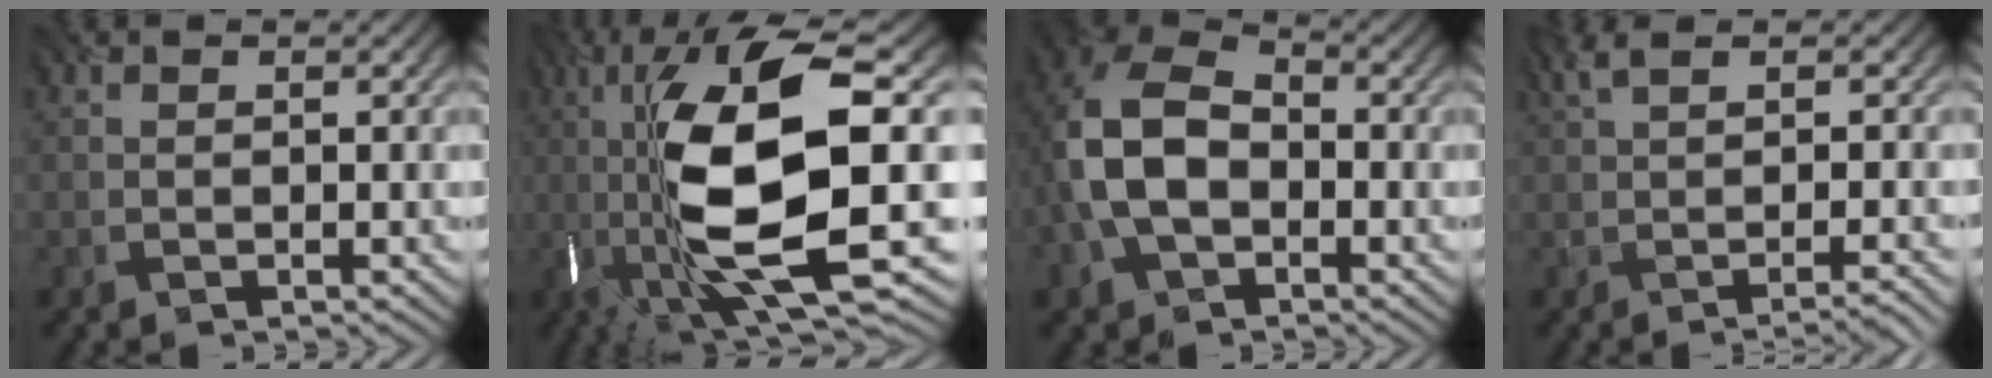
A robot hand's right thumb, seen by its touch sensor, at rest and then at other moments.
{"total": 16.9, "force": [-1.4, 5.7, 15.9], "torque": [-0.315, 0.003, -0.021]}
{"total": 10.1, "force": [-1.5, 7.3, 6.8], "torque": [-0.172, -0.003, -0.035]}
{"total": 4.2, "force": [-0.3, 0.9, 4.1], "torque": [-0.056, 0.010, -0.007]}